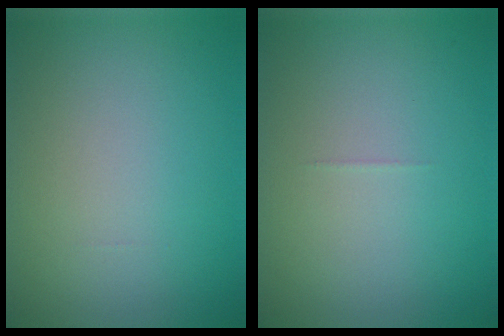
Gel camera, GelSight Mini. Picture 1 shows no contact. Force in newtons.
{"total": 0.0}